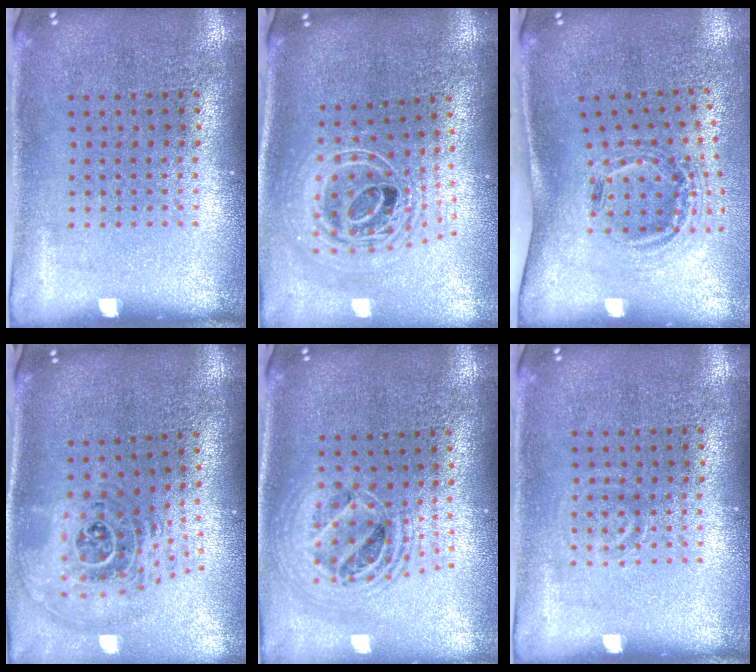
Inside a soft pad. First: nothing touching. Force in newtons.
{"total": 2.5, "press": 1.8, "slide": 1.8}
{"total": 1.2, "press": 1.0, "slide": 0.7}
{"total": 1.9, "press": 1.5, "slide": 1.2}
{"total": 2.0, "press": 1.6, "slide": 1.2}
{"total": 0.8, "press": 0.8, "slide": 0.2}